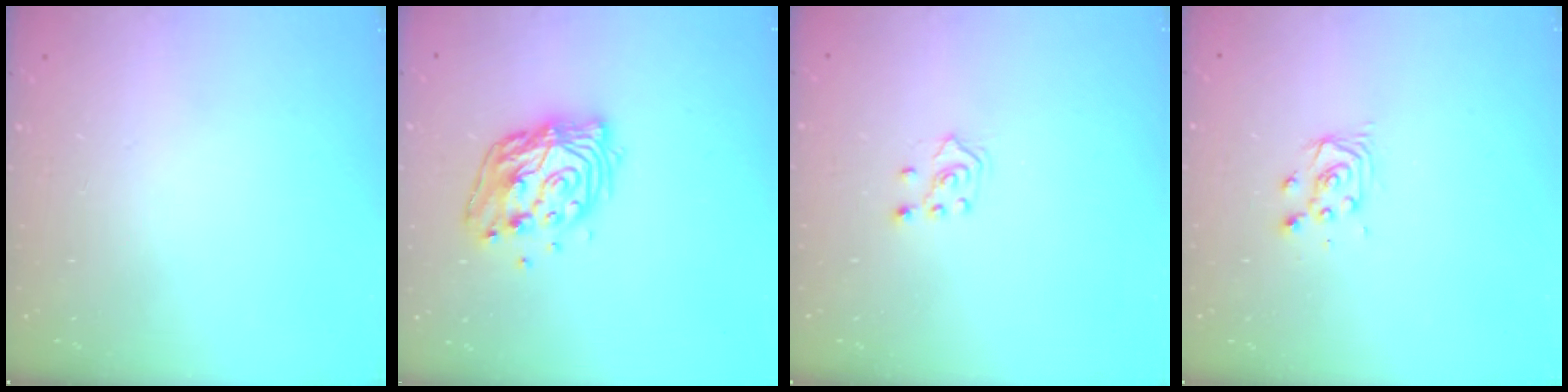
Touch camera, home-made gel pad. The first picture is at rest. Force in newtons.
{"total": 13.7, "press": 13.7, "slide": 1.2}
{"total": 4.0, "press": 3.9, "slide": 1.0}
{"total": 4.7, "press": 4.7, "slide": 0.5}